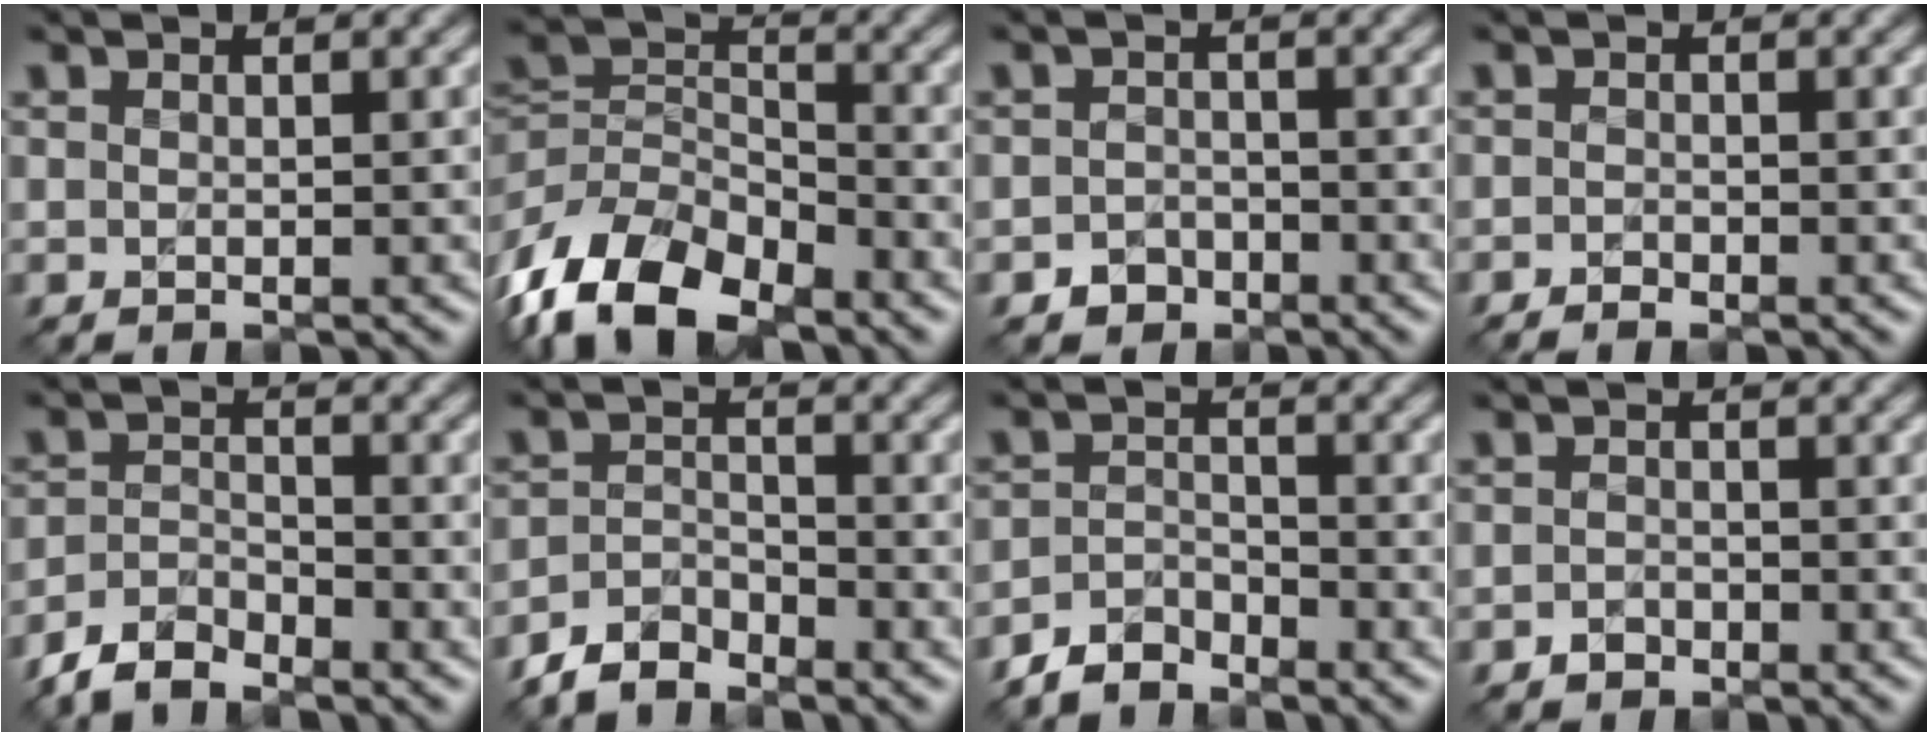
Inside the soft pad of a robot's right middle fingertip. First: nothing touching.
{"total": 10.0, "force": [-5.7, 5.8, 5.8], "torque": [-0.110, -0.011, -0.118]}
{"total": 1.9, "force": [-1.2, 1.4, 0.4], "torque": [0.001, 0.004, -0.024]}
{"total": 1.1, "force": [-0.9, 0.4, 0.6], "torque": [-0.010, -0.002, -0.018]}
{"total": 3.6, "force": [-3.2, 1.2, 1.3], "torque": [-0.026, -0.001, -0.073]}
{"total": 3.4, "force": [-3.0, 1.2, 0.9], "torque": [-0.018, 0.002, -0.070]}
{"total": 3.0, "force": [-2.7, 1.1, 0.6], "torque": [-0.011, 0.005, -0.060]}
{"total": 1.1, "force": [-0.8, 0.7, 0.2], "torque": [0.000, 0.003, -0.015]}